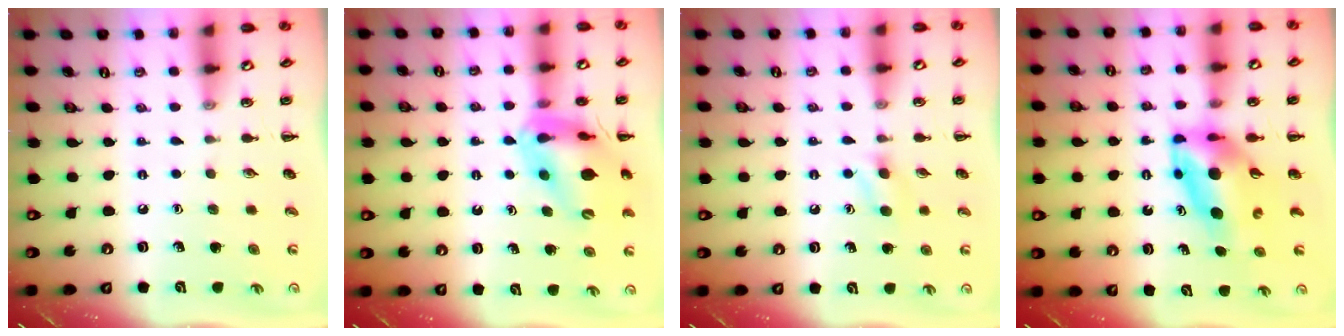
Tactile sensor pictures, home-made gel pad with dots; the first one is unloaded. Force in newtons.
{"total": 15.4, "press": 15.1, "slide": 3.0}
{"total": 4.4, "press": 4.1, "slide": 1.6}
{"total": 7.9, "press": 7.6, "slide": 2.3}